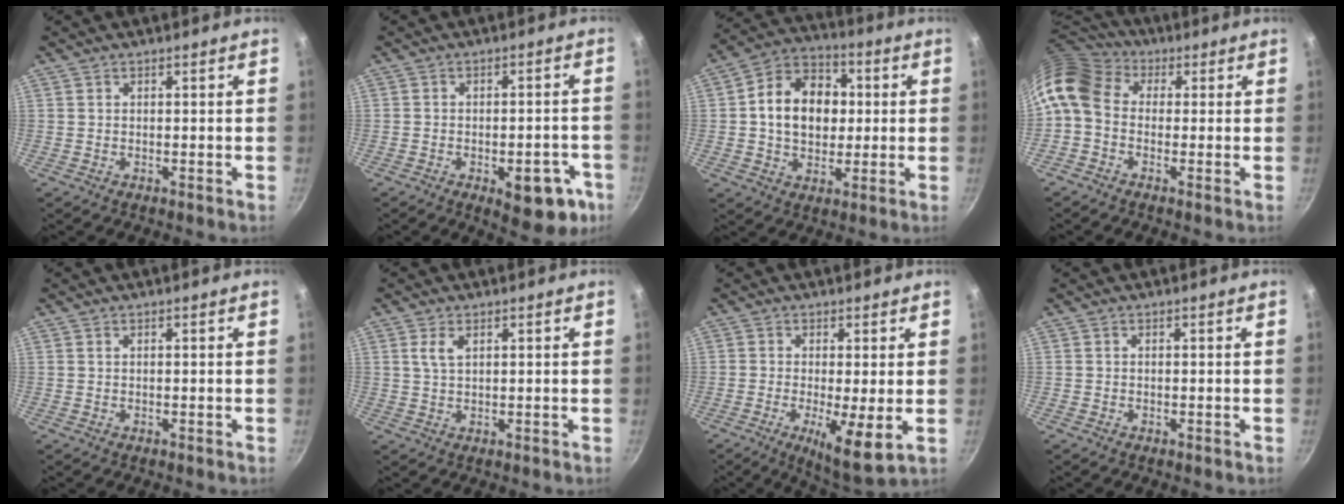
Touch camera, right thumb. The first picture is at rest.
{"total": 11.5, "force": [-4.8, 5.5, 8.9], "torque": [-0.066, 0.022, -0.052]}
{"total": 14.5, "force": [1.2, 11.1, 9.3], "torque": [-0.119, 0.020, 0.008]}
{"total": 11.6, "force": [0.8, 8.9, 7.4], "torque": [-0.150, 0.032, -0.006]}
{"total": 0.0}
{"total": 3.0, "force": [1.2, 1.5, 2.3], "torque": [-0.043, -0.003, 0.024]}
{"total": 8.5, "force": [-1.4, 1.9, 8.2], "torque": [-0.132, -0.017, -0.015]}
{"total": 0.0}